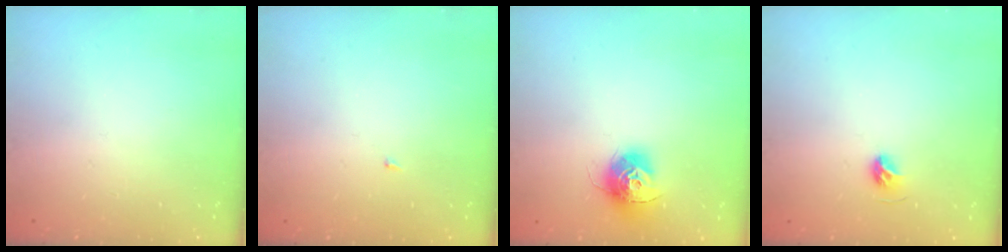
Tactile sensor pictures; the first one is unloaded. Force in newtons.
{"total": 1.4, "press": 1.3, "slide": 0.1}
{"total": 12.1, "press": 12.1, "slide": 0.8}
{"total": 4.9, "press": 4.8, "slide": 1.1}